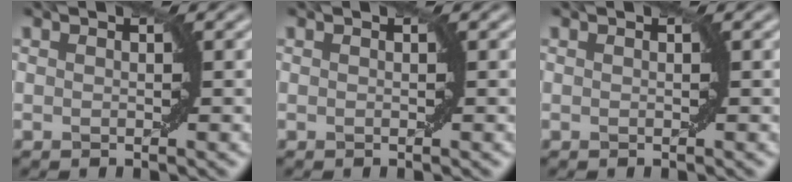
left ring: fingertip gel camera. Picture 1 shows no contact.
{"total": 0.0}
{"total": 0.0}